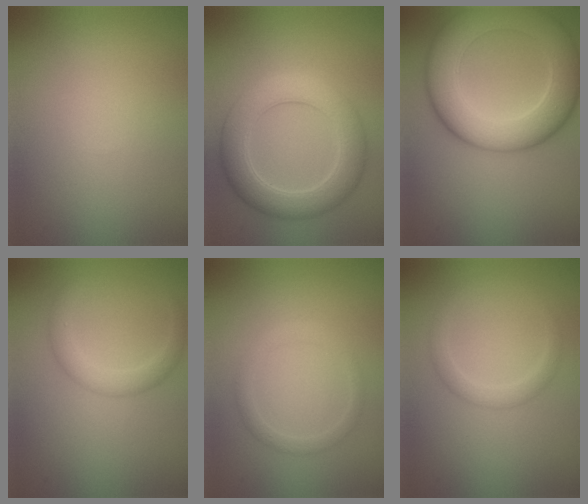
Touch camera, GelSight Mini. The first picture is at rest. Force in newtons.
{"total": 6.0, "press": 6.0, "slide": 0.2}
{"total": 10.1, "press": 10.1, "slide": 0.3}
{"total": 2.5, "press": 2.5, "slide": 0.1}
{"total": 1.6, "press": 1.6, "slide": 0.0}
{"total": 1.7, "press": 1.7, "slide": 0.1}